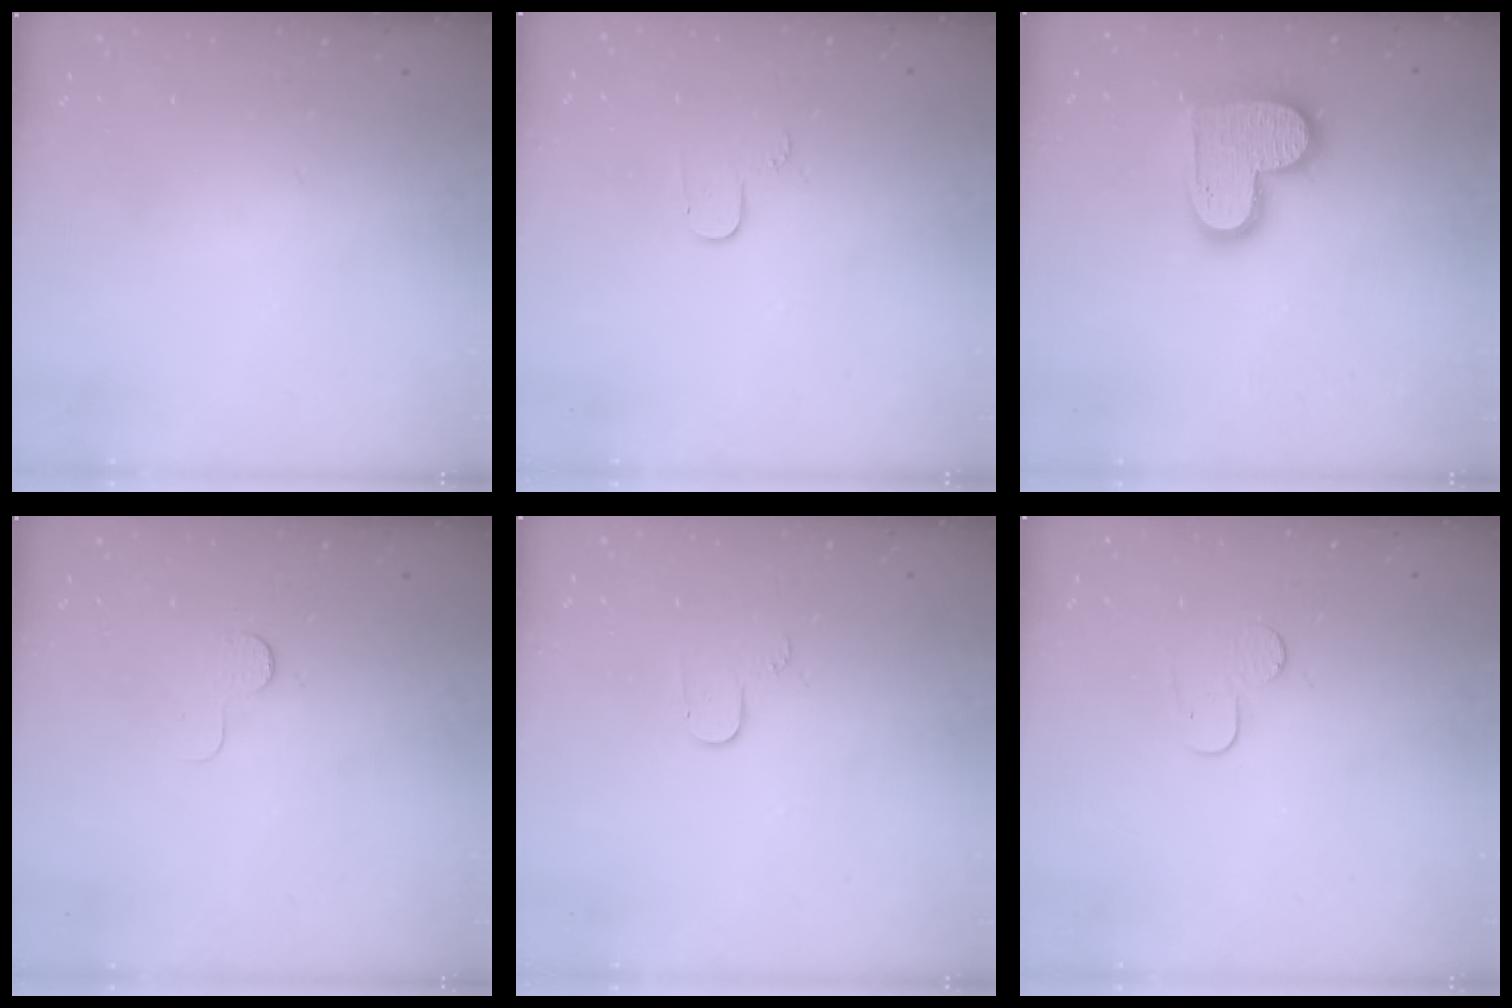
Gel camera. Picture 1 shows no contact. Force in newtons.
{"total": 3.5, "press": 3.5, "slide": 0.4}
{"total": 13.9, "press": 13.9, "slide": 1.2}
{"total": 3.9, "press": 3.9, "slide": 0.4}
{"total": 3.5, "press": 3.5, "slide": 0.4}
{"total": 4.9, "press": 4.8, "slide": 0.5}